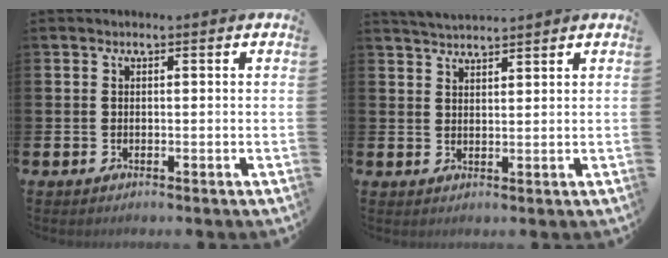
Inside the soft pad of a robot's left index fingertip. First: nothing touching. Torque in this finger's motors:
{"motor_torque": [0.06, 0.00, 0.01, 0.03]}